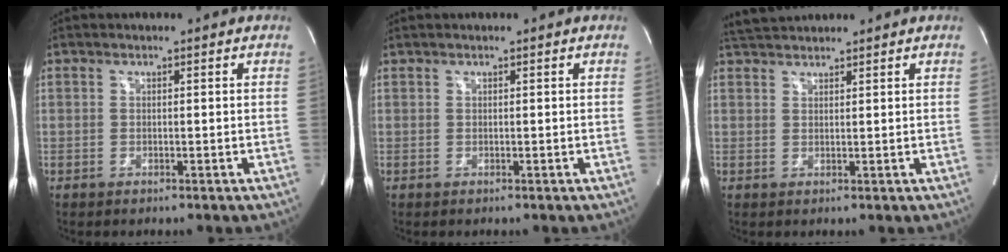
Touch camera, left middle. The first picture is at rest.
{"total": 0.0}
{"total": 3.6, "force": [3.5, 0.3, 0.7], "torque": [-0.022, 0.026, 0.069]}